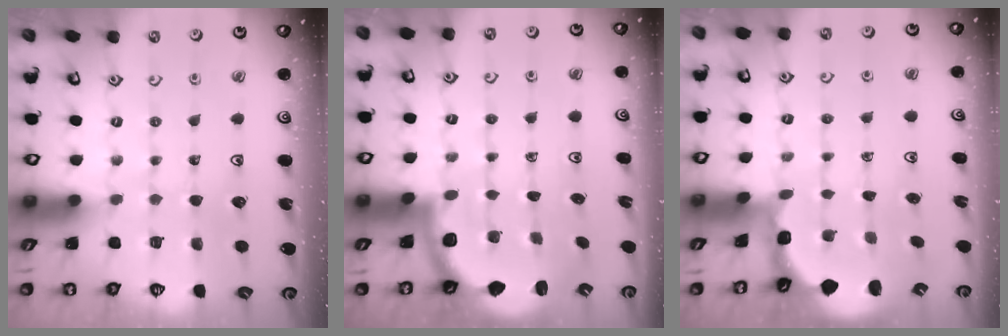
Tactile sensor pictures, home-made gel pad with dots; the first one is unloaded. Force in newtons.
{"total": 2.5, "press": 2.5, "slide": 0.6}
{"total": 1.8, "press": 1.6, "slide": 0.8}